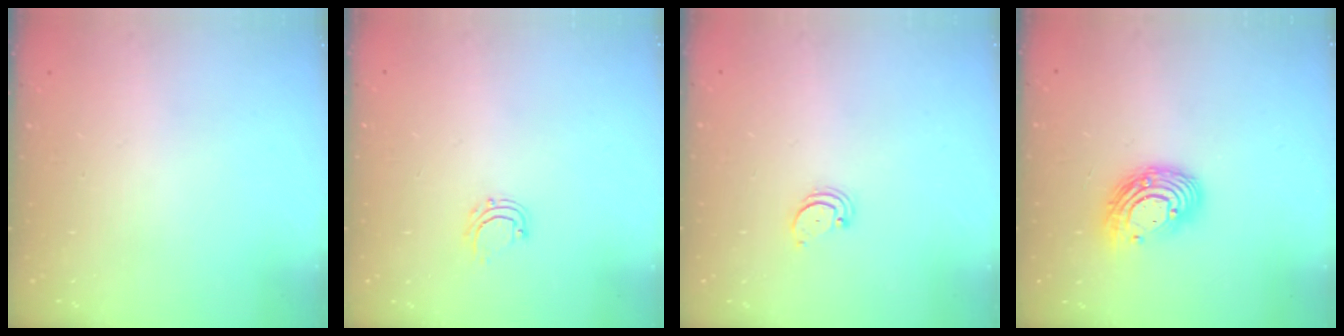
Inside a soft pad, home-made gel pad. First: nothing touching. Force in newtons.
{"total": 4.9, "press": 4.8, "slide": 0.4}
{"total": 2.2, "press": 2.2, "slide": 0.2}
{"total": 11.5, "press": 11.5, "slide": 0.2}